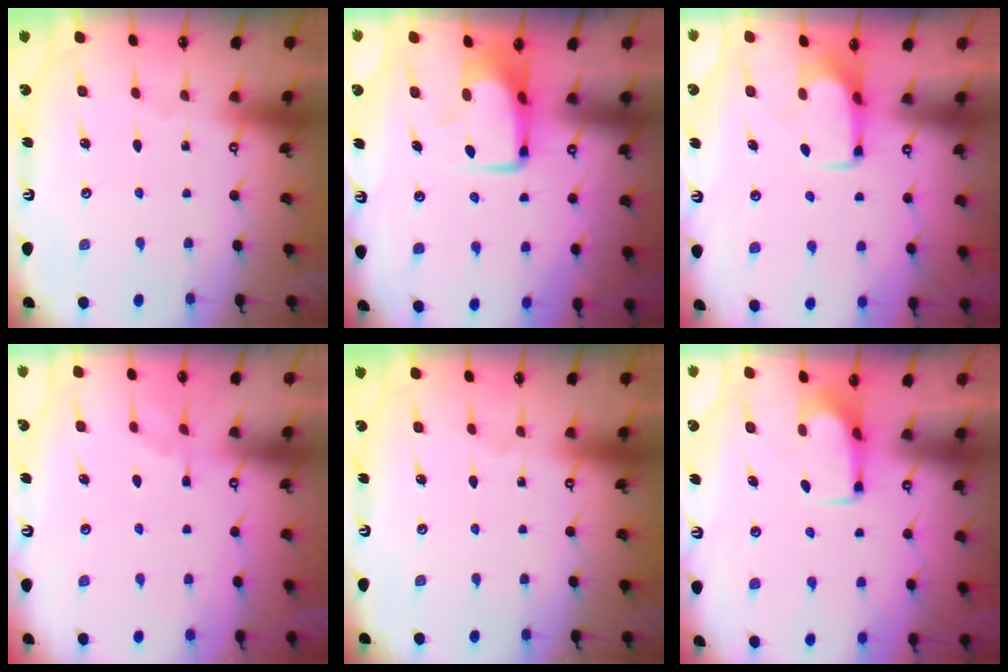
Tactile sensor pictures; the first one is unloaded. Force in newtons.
{"total": 7.1, "press": 7.0, "slide": 1.3}
{"total": 1.5, "press": 1.4, "slide": 0.5}
{"total": 5.4, "press": 5.2, "slide": 1.4}
{"total": 0.0}
{"total": 1.9, "press": 1.9, "slide": 0.2}